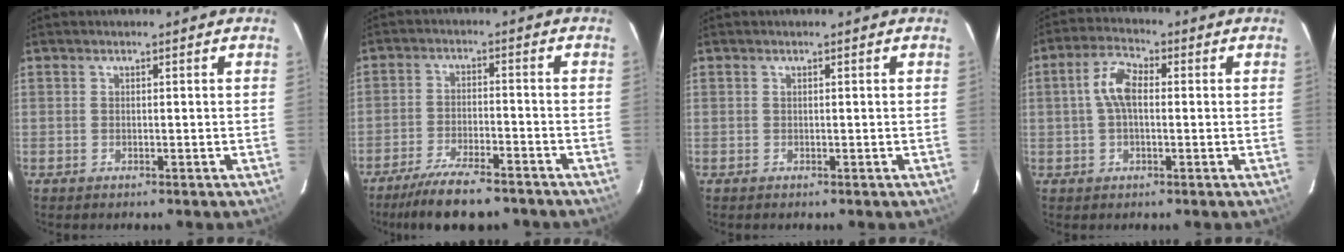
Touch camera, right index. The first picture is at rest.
{"total": 12.1, "force": [-10.0, 3.0, 6.1], "torque": [-0.137, -0.018, -0.162]}
{"total": 0.0}
{"total": 6.0, "force": [0.3, 2.9, 5.2], "torque": [-0.108, 0.017, 0.006]}